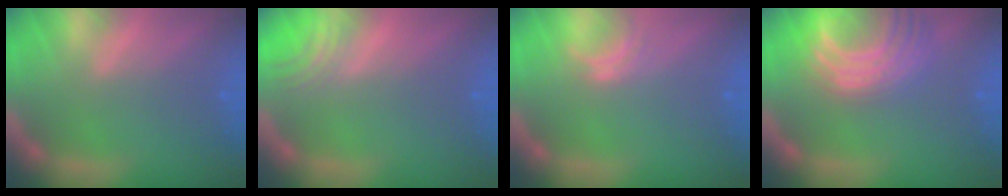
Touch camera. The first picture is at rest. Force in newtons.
{"total": 2.5}
{"total": 1.5}
{"total": 10.0}